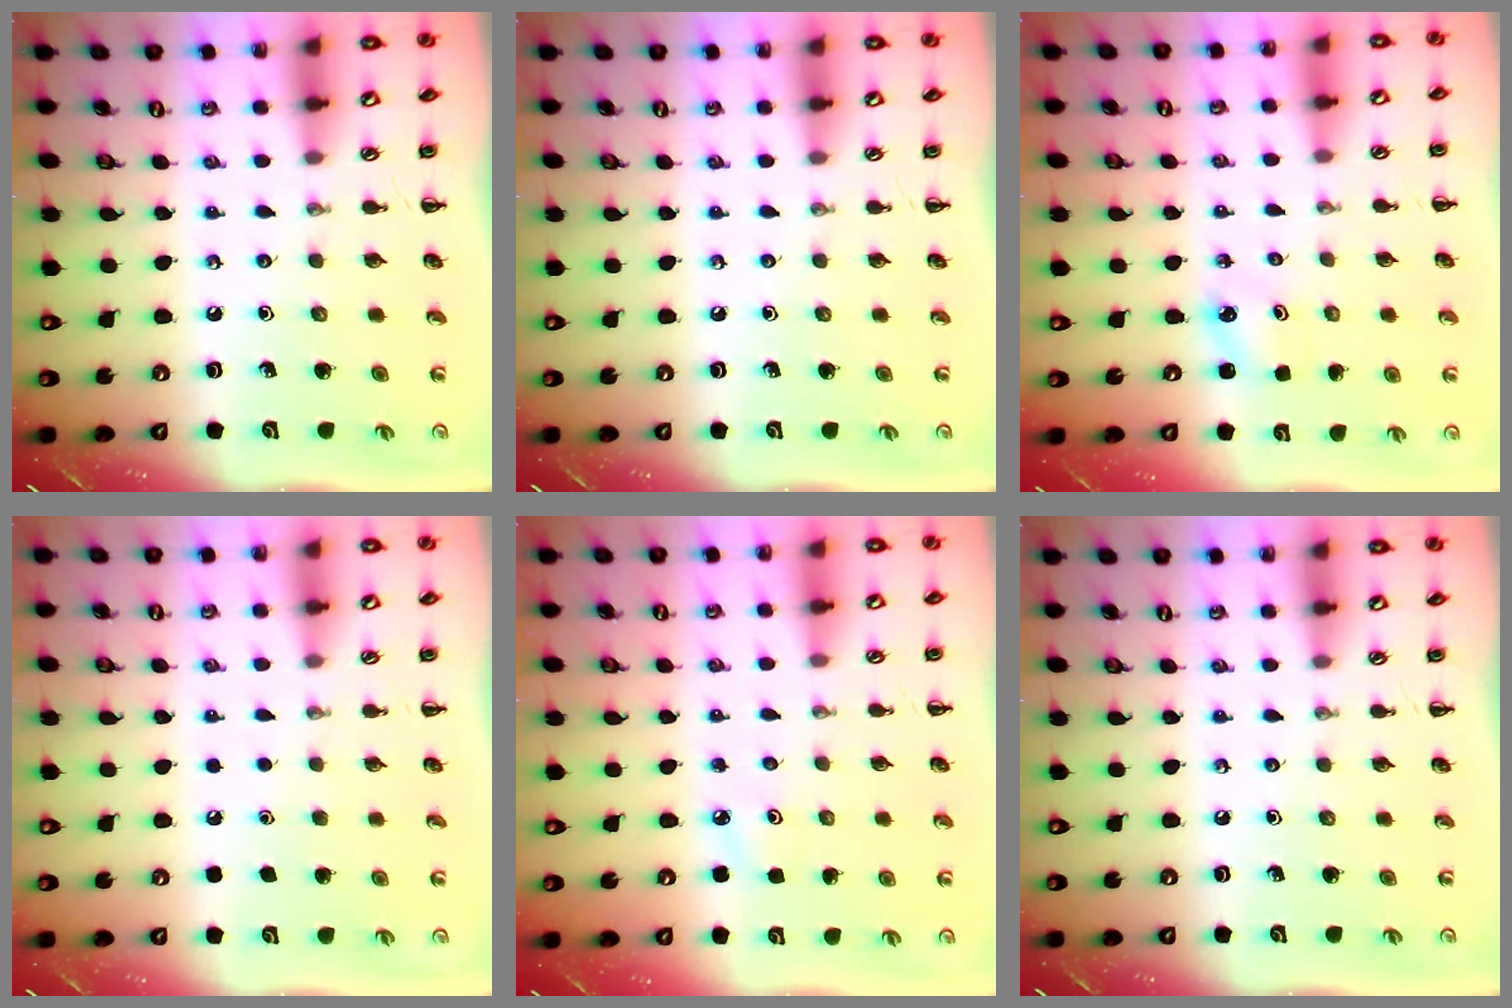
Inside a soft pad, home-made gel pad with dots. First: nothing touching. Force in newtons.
{"total": 0.0}
{"total": 2.3, "press": 2.2, "slide": 0.7}
{"total": 1.8, "press": 1.8, "slide": 0.1}
{"total": 4.3, "press": 4.1, "slide": 1.3}
{"total": 0.0}